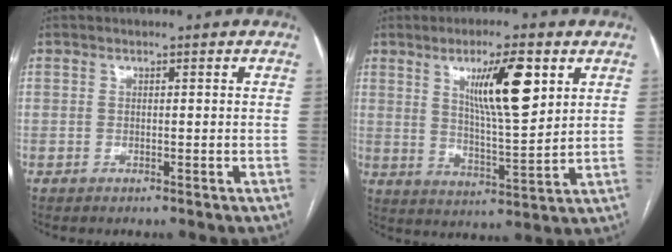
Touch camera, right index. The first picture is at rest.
{"total": 11.2, "force": [4.7, 1.6, 10.0], "torque": [-0.170, -0.004, 0.083]}